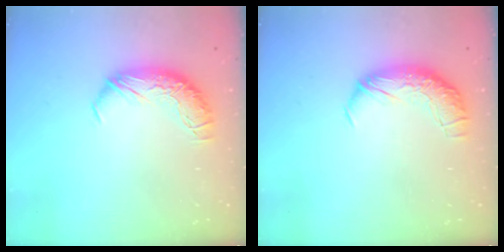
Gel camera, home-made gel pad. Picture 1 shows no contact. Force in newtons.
{"total": 2.3, "press": 0.9, "slide": 2.1}